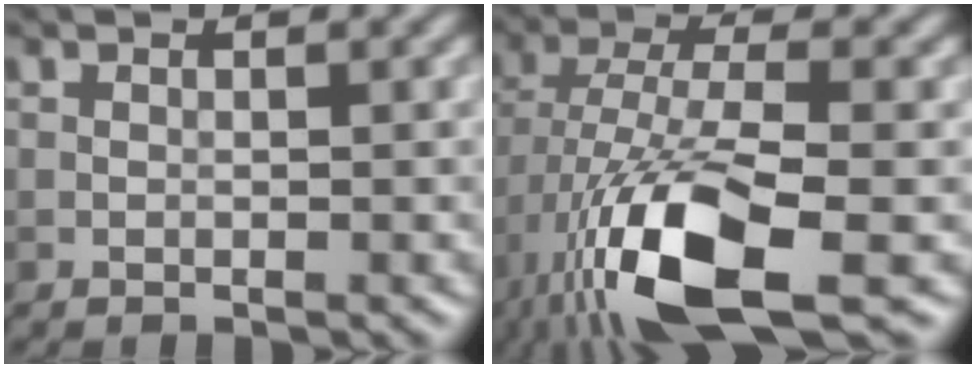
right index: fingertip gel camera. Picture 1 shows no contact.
{"total": 12.3, "force": [-5.5, 4.2, 10.2], "torque": [-0.209, -0.009, -0.103]}